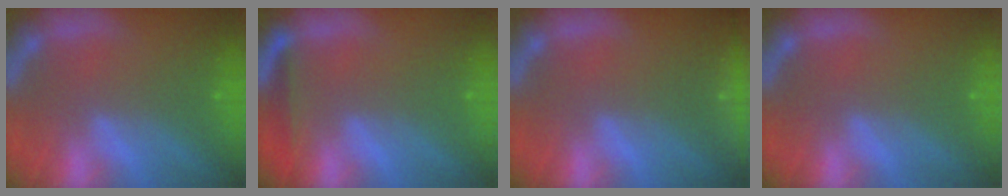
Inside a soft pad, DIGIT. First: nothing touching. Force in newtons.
{"total": 2.5}
{"total": 7.5}
{"total": 0.0}